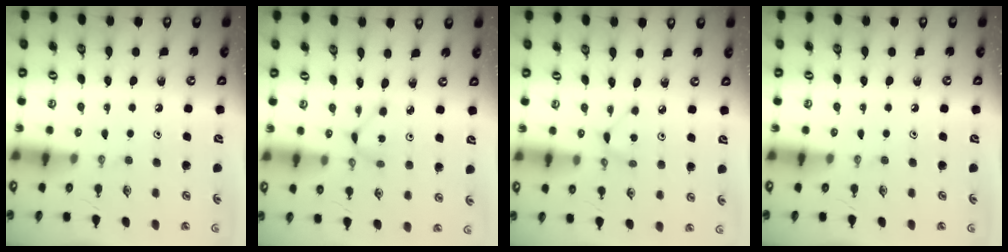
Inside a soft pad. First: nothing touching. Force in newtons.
{"total": 3.0, "press": 3.0, "slide": 0.1}
{"total": 2.9, "press": 2.9, "slide": 0.3}
{"total": 0.0}